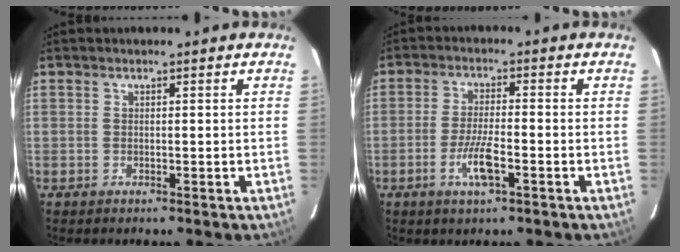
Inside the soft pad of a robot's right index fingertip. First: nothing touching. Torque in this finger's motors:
{"motor_torque": [0.76, -0.32, 0.16, 0.06]}